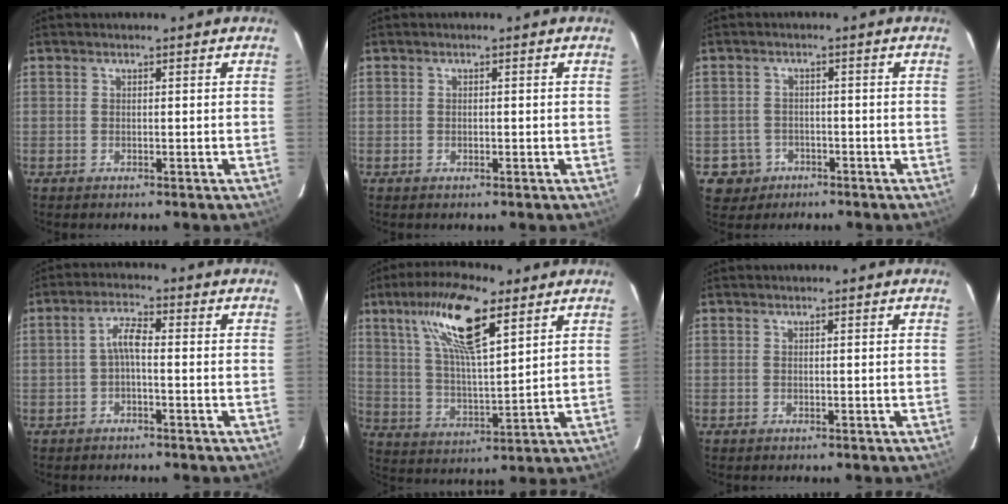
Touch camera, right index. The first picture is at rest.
{"total": 0.7, "force": [-0.2, 0.7, 0.3], "torque": [-0.004, 0.001, -0.002]}
{"total": 4.8, "force": [-2.1, 4.4, 0.2], "torque": [-0.017, 0.019, -0.029]}
{"total": 3.3, "force": [-0.9, 0.8, 3.1], "torque": [-0.065, 0.012, -0.020]}
{"total": 15.9, "force": [8.8, 4.4, 12.5], "torque": [-0.226, 0.020, 0.164]}
{"total": 0.0}